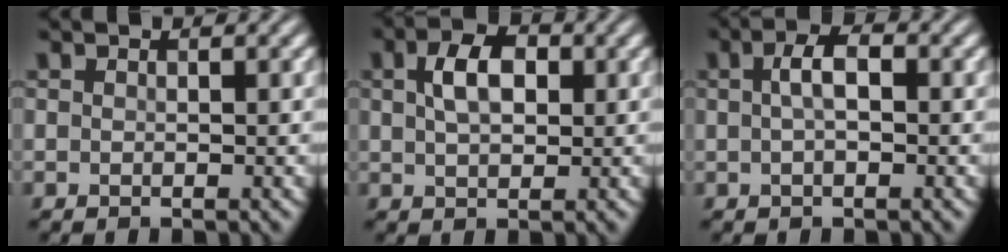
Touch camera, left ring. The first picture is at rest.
{"total": 3.9, "force": [1.0, 2.3, 3.0], "torque": [-0.059, 0.008, 0.015]}
{"total": 2.4, "force": [0.2, 1.0, 2.2], "torque": [-0.044, 0.006, 0.001]}